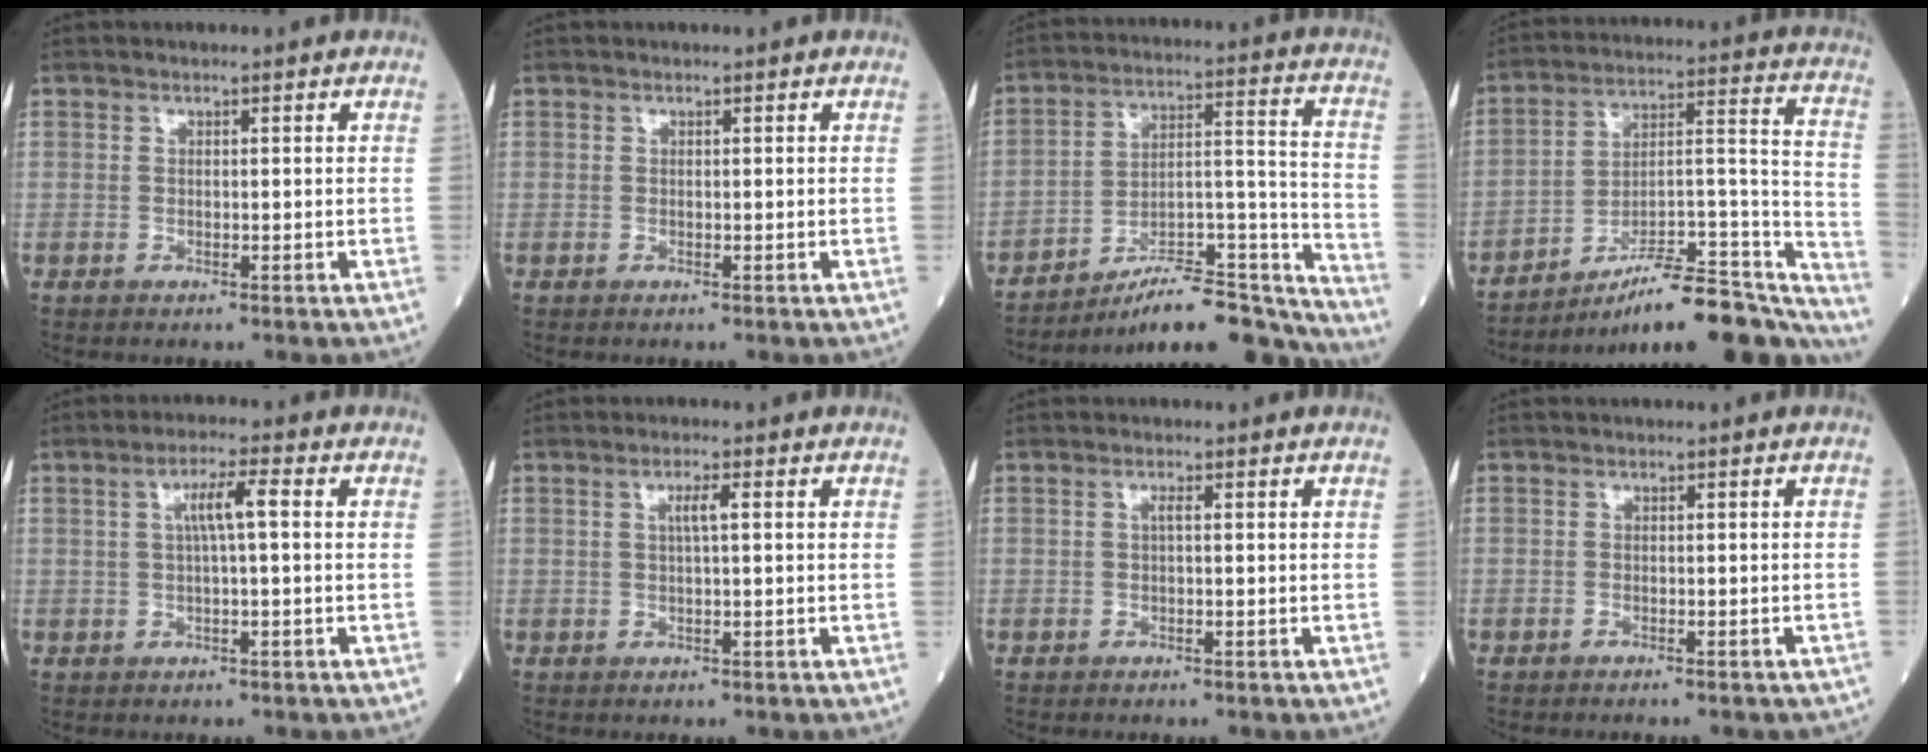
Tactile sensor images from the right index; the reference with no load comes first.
{"total": 0.0}
{"total": 21.3, "force": [-19.6, 2.5, 7.9], "torque": [-0.069, 0.047, -0.293]}
{"total": 24.3, "force": [-20.2, 4.4, 12.7], "torque": [-0.103, 0.040, -0.295]}
{"total": 4.3, "force": [0.7, 0.1, 4.3], "torque": [-0.078, 0.011, 0.012]}
{"total": 2.1, "force": [0.4, 0.0, 2.1], "torque": [-0.037, 0.002, 0.006]}
{"total": 0.8, "force": [0.1, 0.0, 0.8], "torque": [-0.016, 0.001, -0.001]}
{"total": 3.6, "force": [-3.2, 1.1, 1.3], "torque": [-0.013, -0.002, -0.034]}